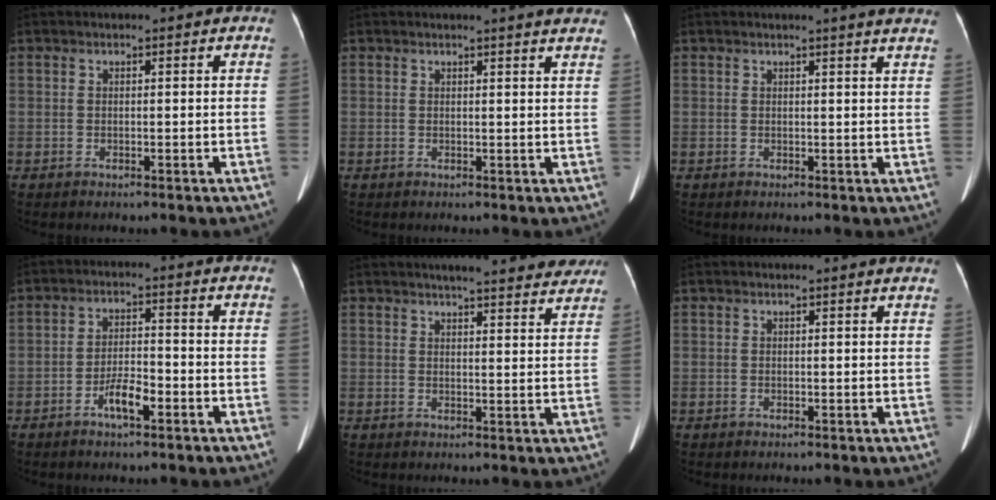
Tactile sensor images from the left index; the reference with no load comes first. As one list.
[{"total": 6.6, "force": [6.0, -0.1, 2.6], "torque": [-0.031, -0.002, 0.046]}, {"total": 6.7, "force": [6.0, -0.3, 2.9], "torque": [-0.034, -0.003, 0.045]}, {"total": 4.4, "force": [-2.5, 1.1, 3.5], "torque": [-0.069, 0.004, -0.045]}, {"total": 15.2, "force": [13.6, 2.4, 6.3], "torque": [-0.065, 0.009, 0.156]}, {"total": 1.6, "force": [1.5, -0.2, 0.4], "torque": [-0.017, -0.002, 0.010]}]